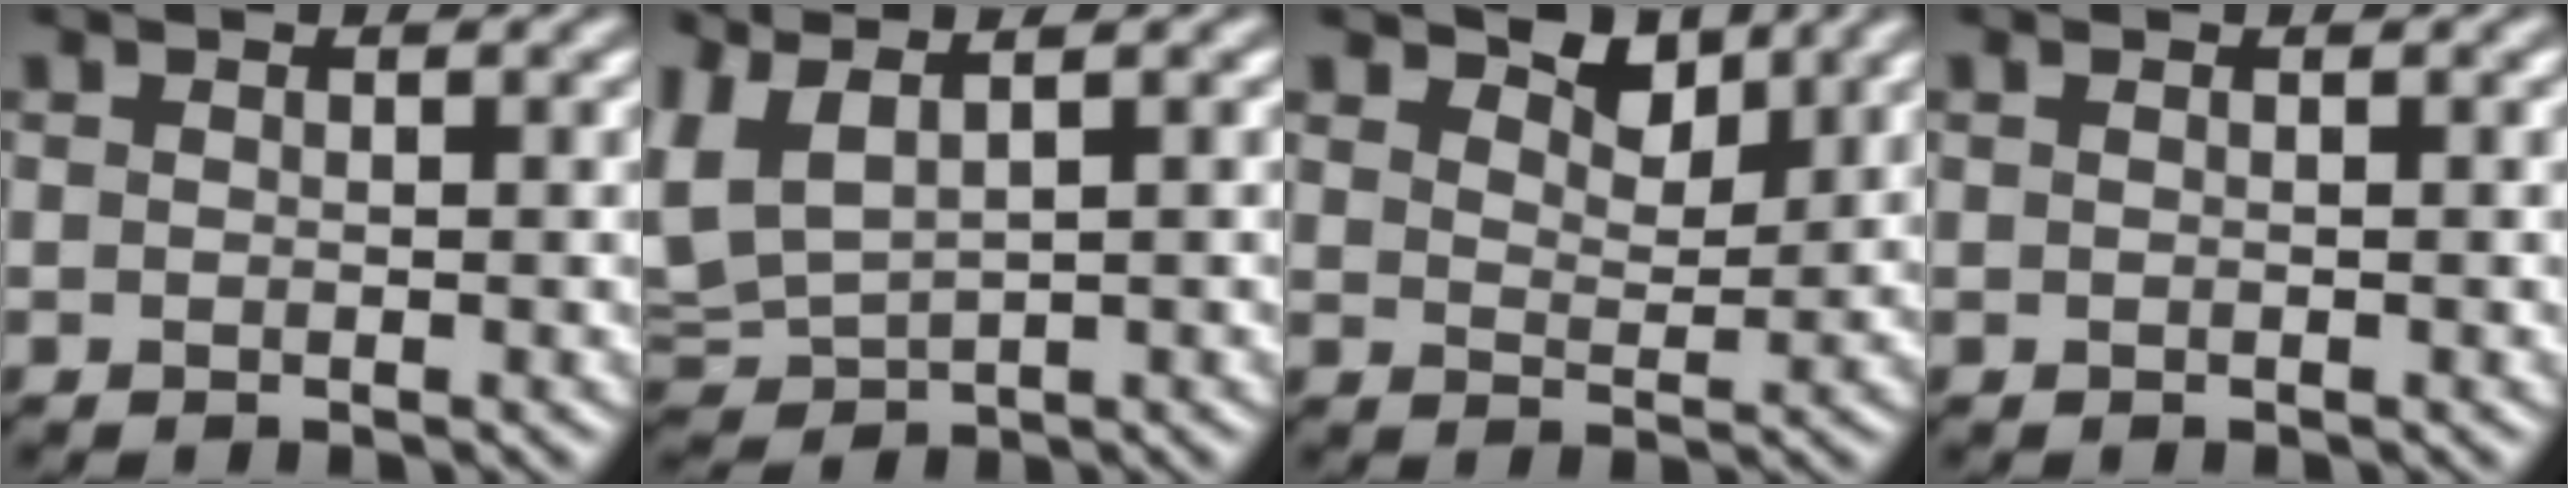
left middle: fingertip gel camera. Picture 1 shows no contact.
{"total": 4.4, "force": [2.2, 1.9, 3.3], "torque": [-0.094, 0.013, 0.046]}
{"total": 3.1, "force": [2.7, 1.0, 1.0], "torque": [-0.016, 0.001, 0.041]}
{"total": 0.5, "force": [0.2, 0.2, 0.4], "torque": [-0.008, -0.006, 0.000]}